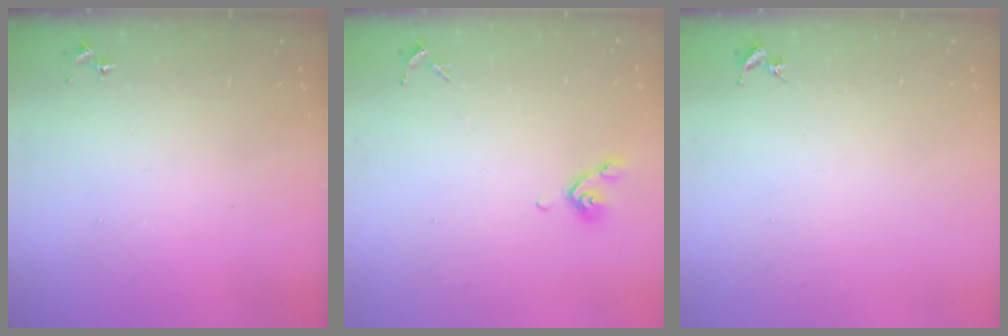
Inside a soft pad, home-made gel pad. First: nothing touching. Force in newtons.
{"total": 6.3, "press": 6.1, "slide": 1.5}
{"total": 0.0}